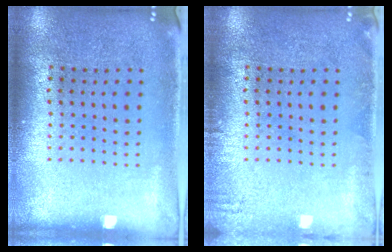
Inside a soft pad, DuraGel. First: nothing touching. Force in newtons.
{"total": 1.0, "press": 1.0, "slide": 0.2}